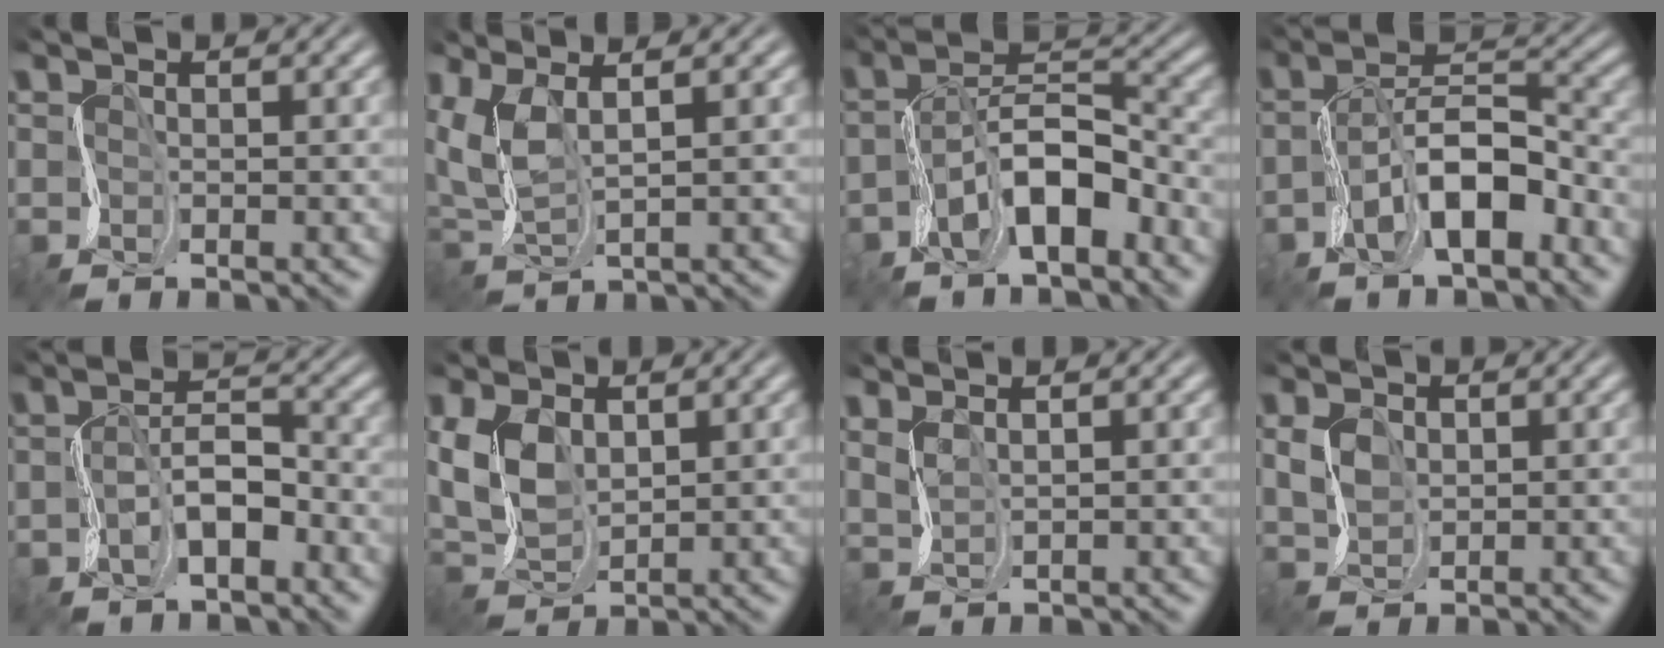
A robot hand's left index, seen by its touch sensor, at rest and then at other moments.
{"total": 3.4, "force": [2.3, 1.1, 2.3], "torque": [-0.084, 0.016, 0.054]}
{"total": 5.4, "force": [-3.5, 1.7, 3.7], "torque": [-0.084, 0.021, -0.066]}
{"total": 5.5, "force": [-3.0, 1.8, 4.2], "torque": [-0.094, 0.019, -0.058]}
{"total": 2.1, "force": [-1.6, 0.7, 1.2], "torque": [-0.046, 0.015, -0.033]}
{"total": 3.0, "force": [1.7, 1.8, 1.7], "torque": [-0.079, 0.012, 0.035]}
{"total": 2.1, "force": [2.0, 0.5, 0.2], "torque": [-0.016, 0.023, 0.018]}
{"total": 1.1, "force": [0.8, 0.3, -0.7], "torque": [-0.017, 0.009, 0.019]}